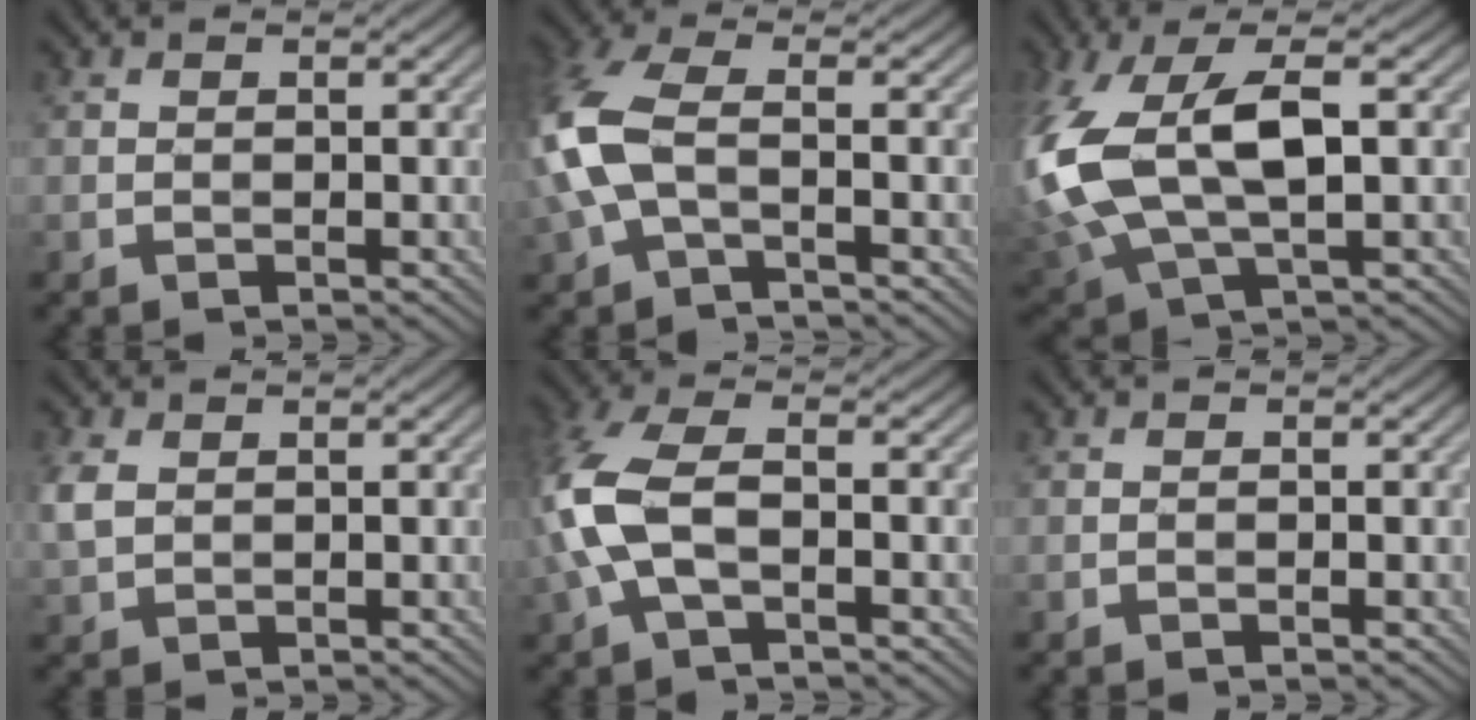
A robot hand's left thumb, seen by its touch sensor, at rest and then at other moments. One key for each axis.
{"total": 7.7, "fx": -1.2, "fy": 3.8, "fz": 6.6, "tx": -0.177, "ty": 0.010, "tz": -0.037}
{"total": 14.2, "fx": 1.0, "fy": 7.4, "fz": 12.1, "tx": -0.300, "ty": -0.004, "tz": 0.024}
{"total": 2.9, "fx": 0.7, "fy": 2.0, "fz": 1.9, "tx": -0.060, "ty": 0.000, "tz": 0.016}
{"total": 8.5, "fx": -1.4, "fy": 4.1, "fz": 7.3, "tx": -0.192, "ty": 0.010, "tz": -0.037}
{"total": 0.0}